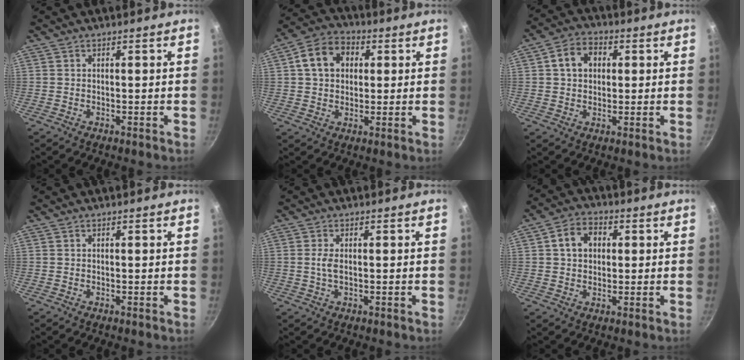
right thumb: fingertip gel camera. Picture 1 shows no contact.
{"total": 9.8, "force": [2.2, 7.6, 5.7], "torque": [-0.071, 0.016, 0.023]}
{"total": 6.9, "force": [1.5, 5.4, 4.0], "torque": [-0.046, 0.011, 0.015]}
{"total": 0.0}
{"total": 2.2, "force": [0.1, 1.0, 1.9], "torque": [-0.044, 0.000, 0.001]}
{"total": 6.7, "force": [1.3, 5.2, 4.0], "torque": [-0.044, 0.012, 0.013]}